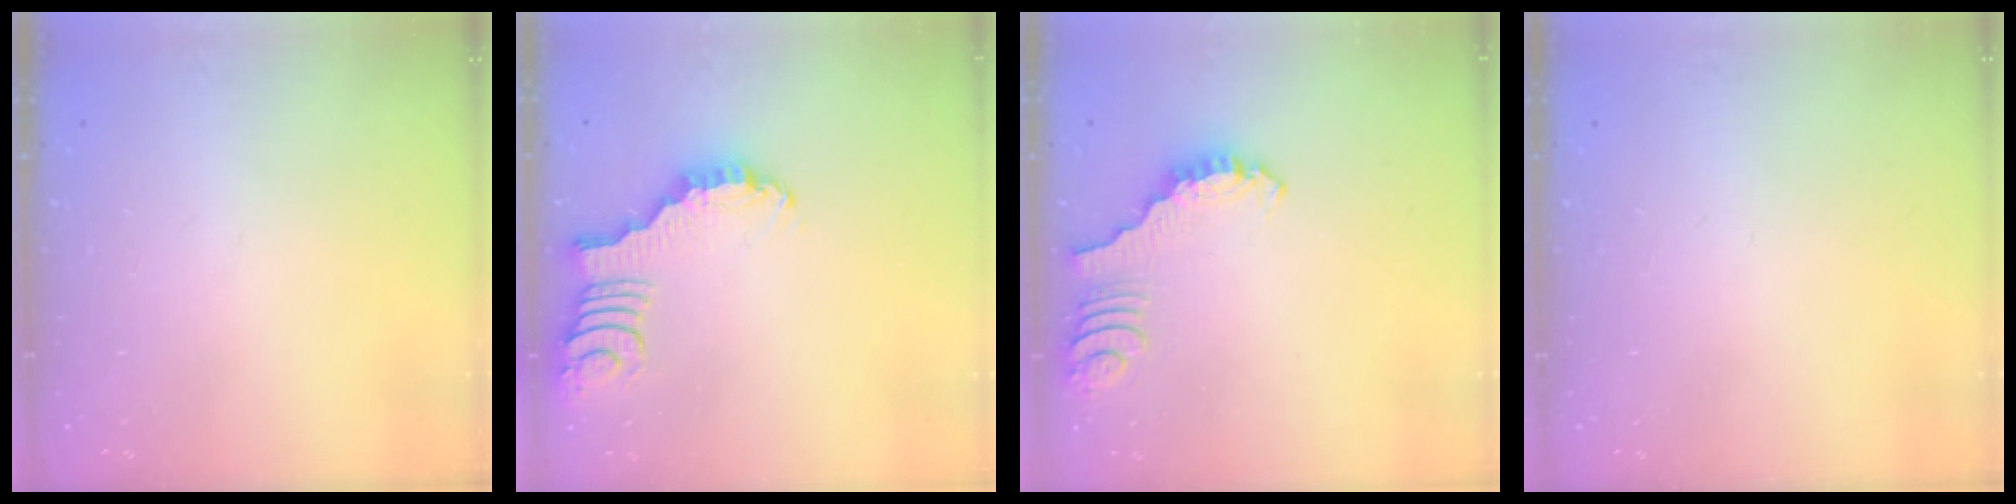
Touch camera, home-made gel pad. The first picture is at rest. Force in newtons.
{"total": 2.2, "press": 2.2, "slide": 0.4}
{"total": 2.9, "press": 2.9, "slide": 0.3}
{"total": 0.0}